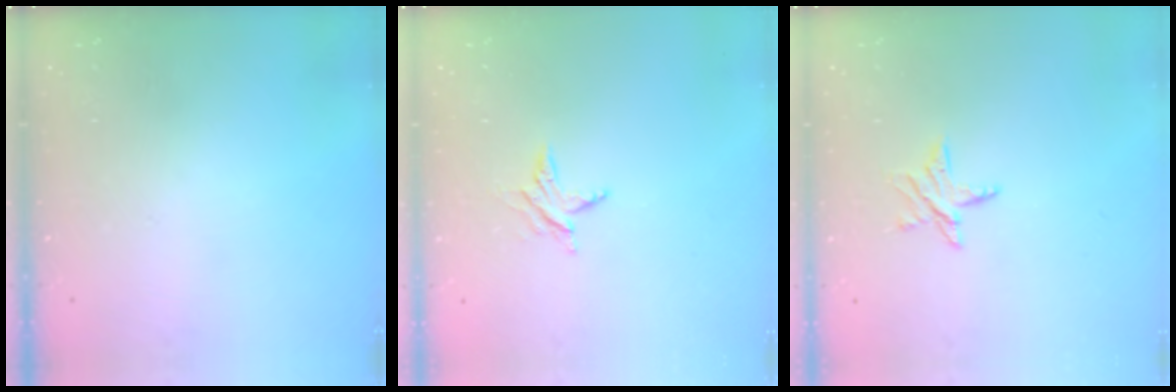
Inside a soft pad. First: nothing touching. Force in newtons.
{"total": 4.6, "press": 4.6, "slide": 0.6}
{"total": 5.9, "press": 5.9, "slide": 0.4}